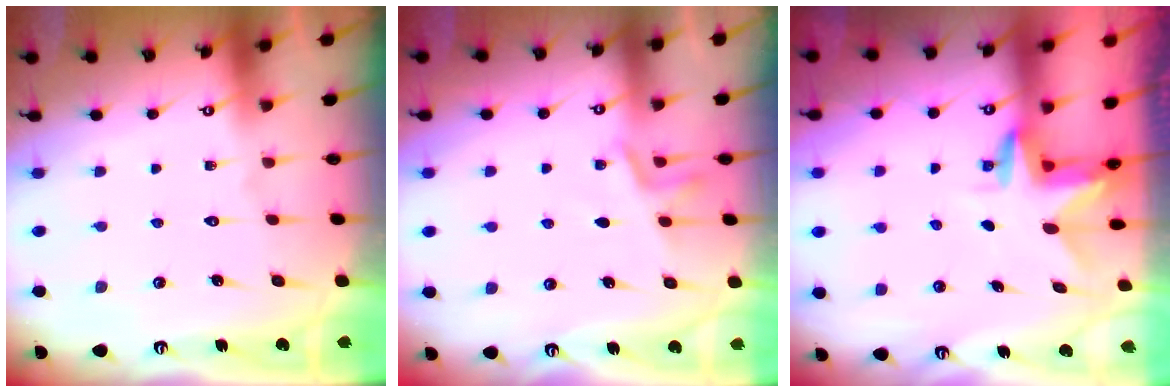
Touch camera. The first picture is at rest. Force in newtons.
{"total": 6.5, "press": 6.2, "slide": 1.8}
{"total": 3.0, "press": 3.0, "slide": 0.2}